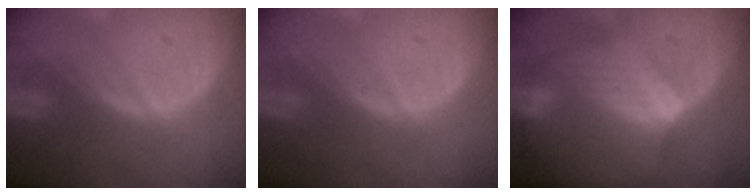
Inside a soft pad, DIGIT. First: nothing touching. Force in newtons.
{"total": 0.0}
{"total": 7.1, "press": 6.4, "slide": 3.0}